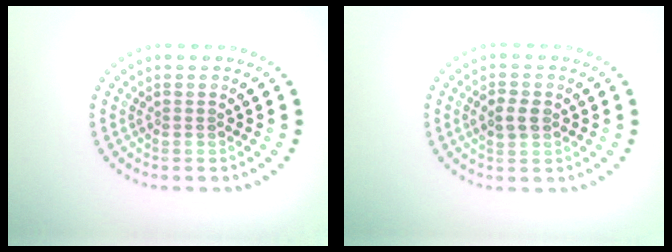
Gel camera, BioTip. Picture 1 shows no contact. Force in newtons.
{"total": 2.1, "press": 2.1, "slide": 0.3}